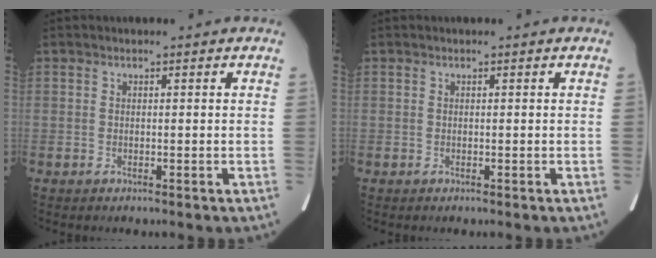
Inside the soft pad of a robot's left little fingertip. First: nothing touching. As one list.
[{"total": 0.0}]